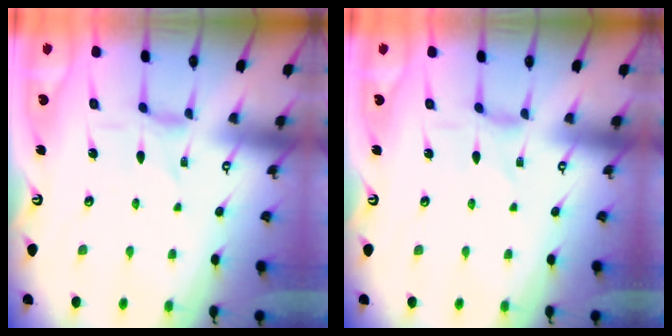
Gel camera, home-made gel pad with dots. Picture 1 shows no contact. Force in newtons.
{"total": 1.4, "press": 1.4, "slide": 0.2}